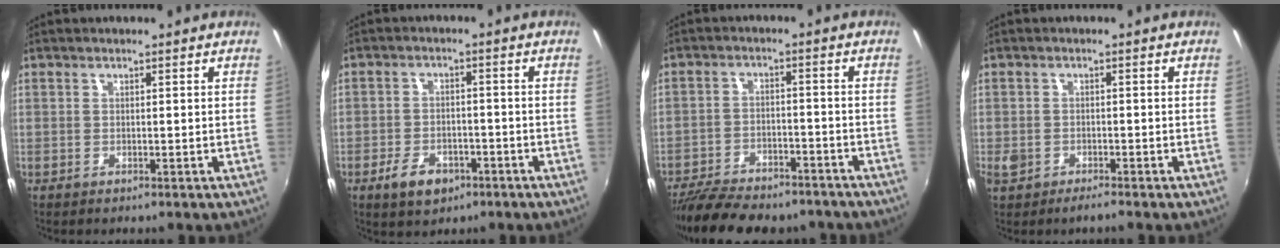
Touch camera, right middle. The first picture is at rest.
{"total": 6.8, "force": [-3.9, 4.1, 3.8], "torque": [-0.095, 0.001, -0.062]}
{"total": 16.3, "force": [-13.6, 5.3, 7.3], "torque": [-0.156, -0.021, -0.203]}
{"total": 2.9, "force": [-1.8, 1.5, 1.6], "torque": [-0.040, -0.008, -0.037]}